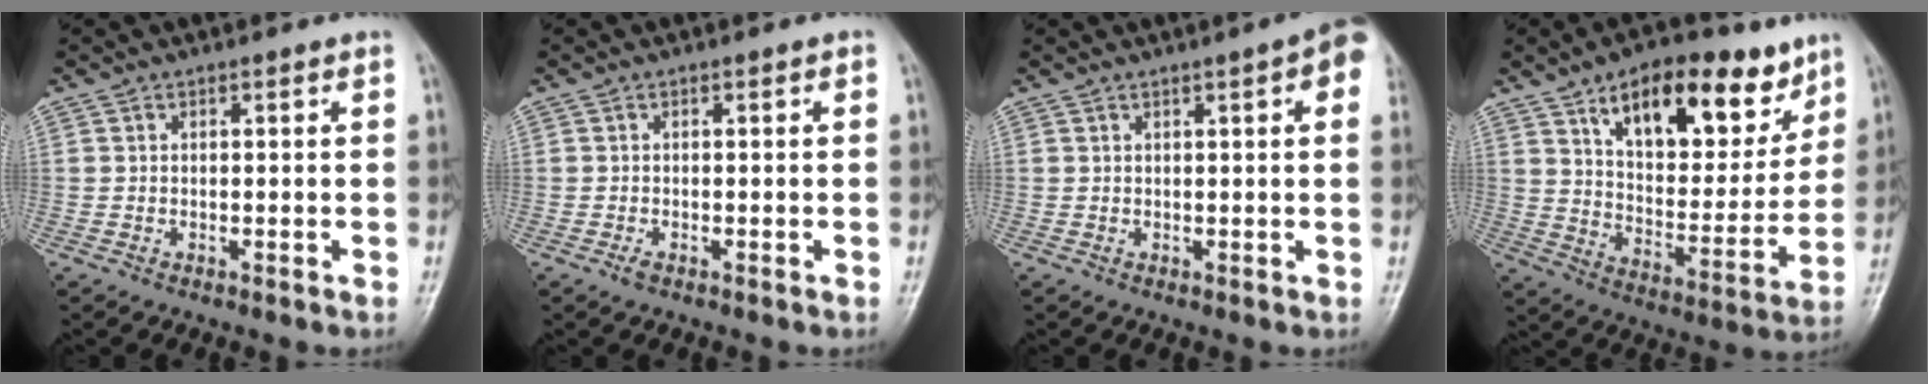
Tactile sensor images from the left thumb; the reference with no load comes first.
{"total": 1.0, "force": [-0.7, 0.4, 0.6], "torque": [-0.018, 0.002, -0.013]}
{"total": 6.2, "force": [2.5, 1.3, 5.5], "torque": [-0.061, 0.006, 0.024]}
{"total": 21.1, "force": [12.1, 10.1, 14.0], "torque": [-0.160, -0.052, 0.197]}